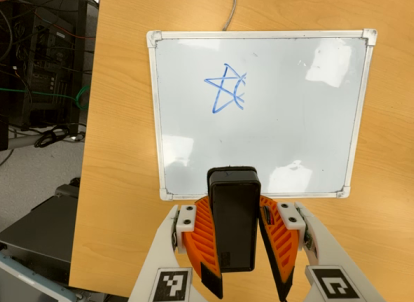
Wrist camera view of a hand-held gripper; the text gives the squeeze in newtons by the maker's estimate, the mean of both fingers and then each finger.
{"total": 11.6, "left": 10.2, "right": 13.0}